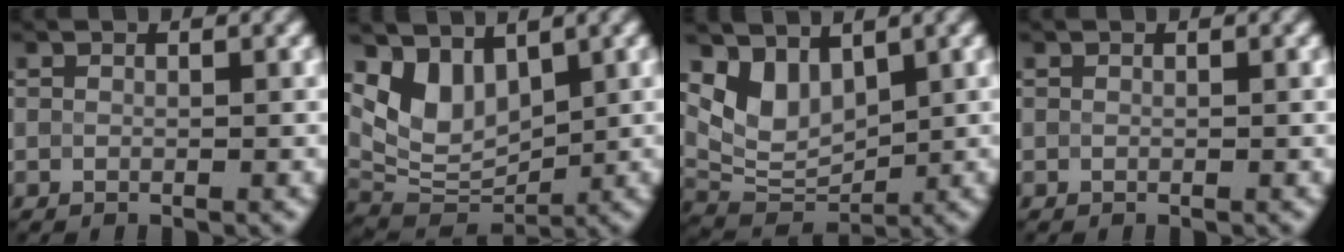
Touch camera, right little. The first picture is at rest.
{"total": 4.8, "force": [2.6, 2.8, 2.9], "torque": [-0.062, -0.011, 0.051]}
{"total": 4.2, "force": [2.3, 2.4, 2.5], "torque": [-0.052, -0.011, 0.044]}
{"total": 0.0}